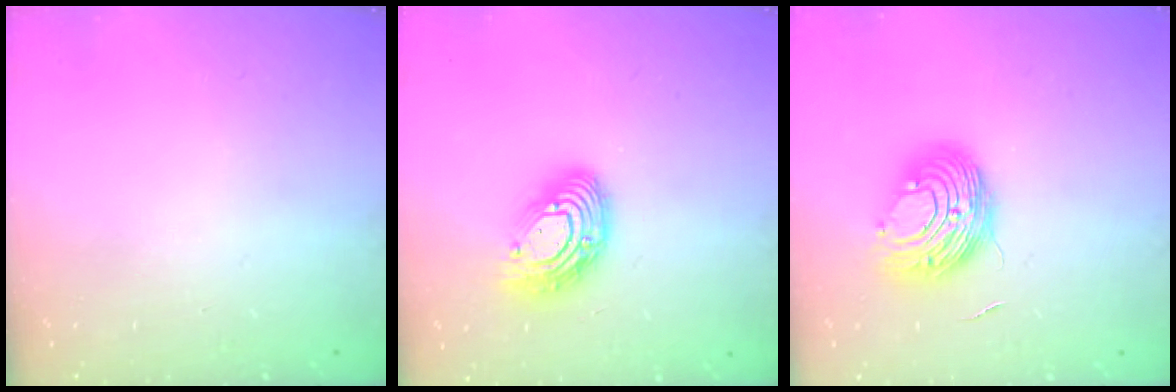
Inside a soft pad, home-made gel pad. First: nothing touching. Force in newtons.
{"total": 12.4, "press": 12.4, "slide": 1.1}
{"total": 9.7, "press": 9.6, "slide": 0.6}